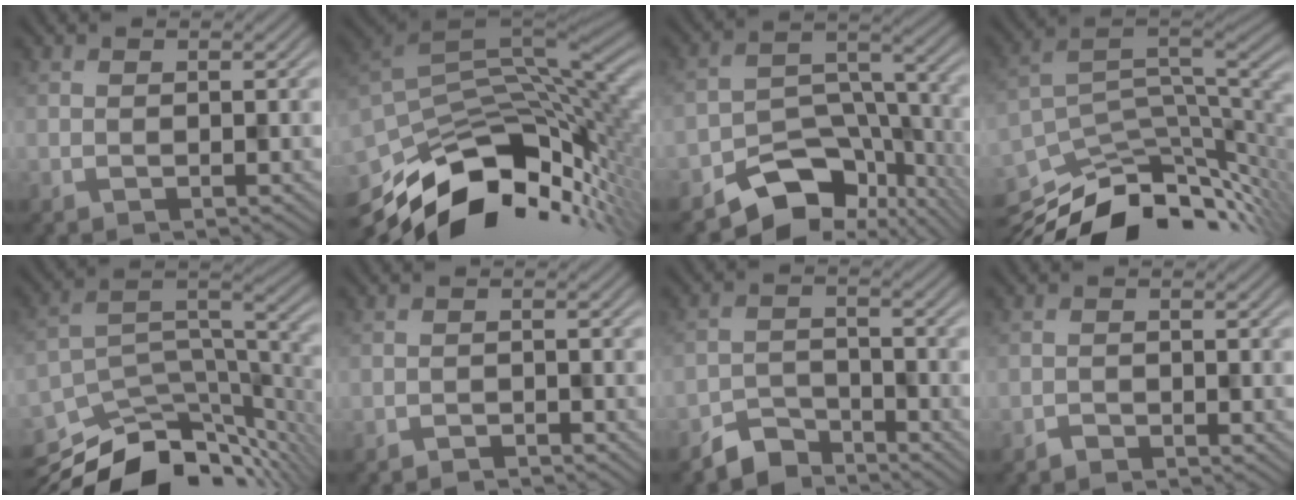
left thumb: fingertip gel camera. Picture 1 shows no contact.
{"total": 15.4, "force": [-7.8, 6.9, 11.3], "torque": [-0.208, -0.021, -0.137]}
{"total": 11.0, "force": [-7.6, 6.0, 5.4], "torque": [-0.066, -0.021, -0.131]}
{"total": 12.7, "force": [-8.4, 4.9, 8.2], "torque": [-0.155, -0.021, -0.130]}
{"total": 13.6, "force": [-10.7, 4.8, 7.0], "torque": [-0.139, -0.011, -0.168]}
{"total": 1.2, "force": [-1.2, 0.1, 0.2], "torque": [-0.001, 0.000, -0.024]}
{"total": 4.3, "force": [-3.8, 1.6, 1.1], "torque": [-0.018, 0.001, -0.081]}
{"total": 0.9, "force": [-0.9, 0.3, 0.1], "torque": [-0.001, 0.000, -0.019]}